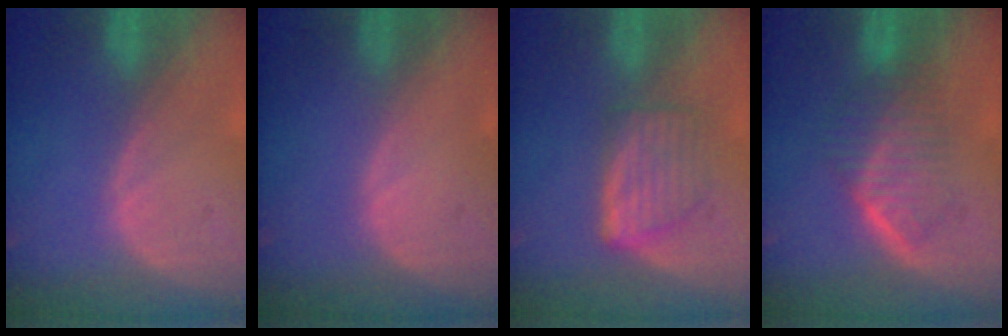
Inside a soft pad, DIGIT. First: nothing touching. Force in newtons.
{"total": 0.0}
{"total": 6.1, "press": 5.4, "slide": 2.7}
{"total": 6.6, "press": 5.9, "slide": 3.1}